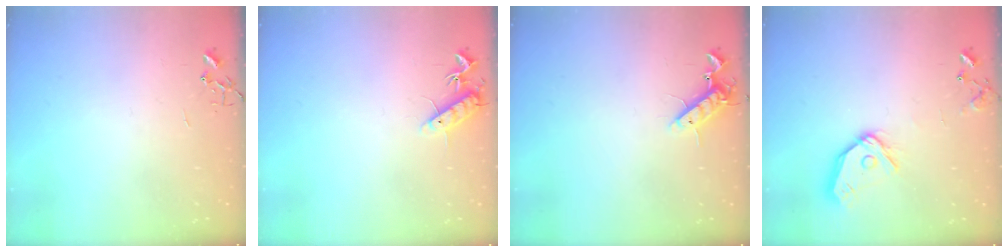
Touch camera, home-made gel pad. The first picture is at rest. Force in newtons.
{"total": 10.1, "press": 10.0, "slide": 0.8}
{"total": 10.0, "press": 9.8, "slide": 1.5}
{"total": 13.4, "press": 13.2, "slide": 1.8}